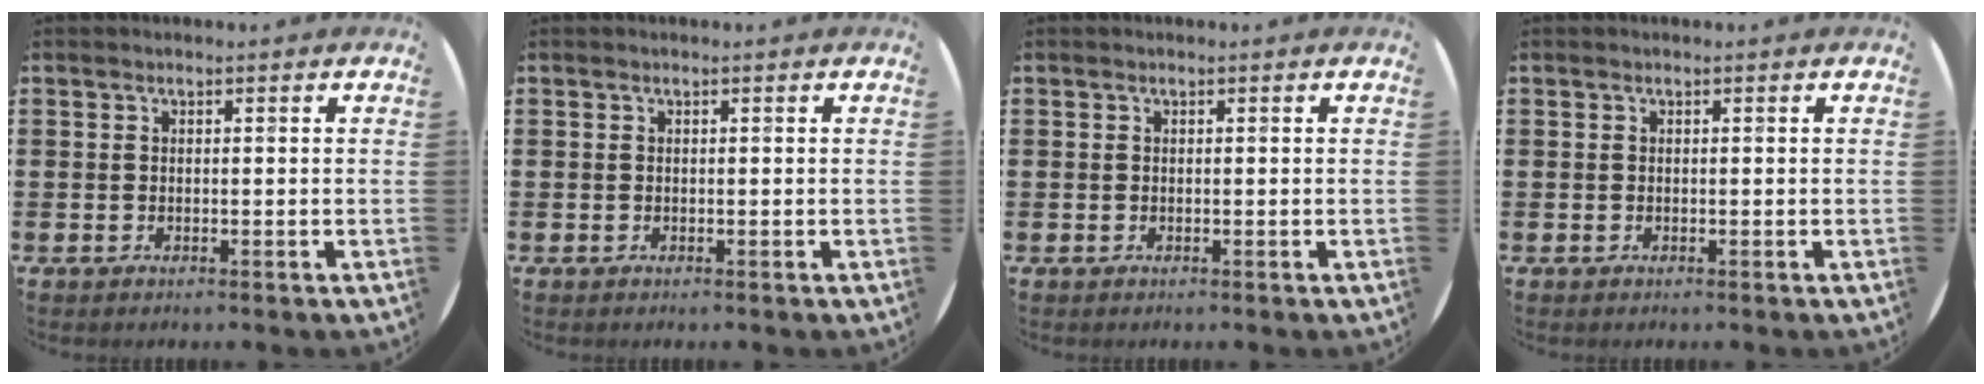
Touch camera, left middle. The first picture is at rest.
{"total": 0.0}
{"total": 0.0}
{"total": 0.0}